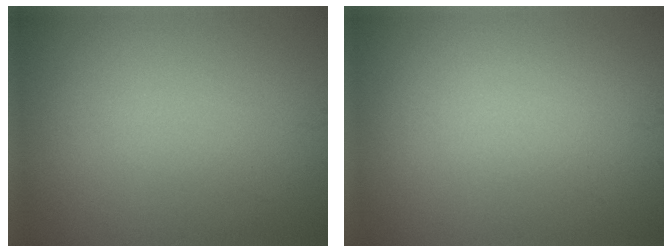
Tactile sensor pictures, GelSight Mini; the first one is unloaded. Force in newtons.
{"total": 0.0}